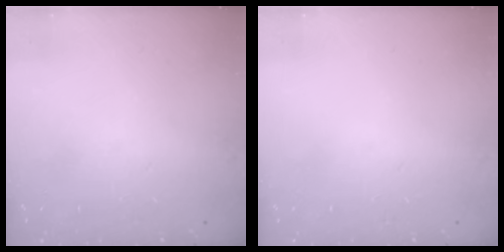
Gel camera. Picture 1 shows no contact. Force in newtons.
{"total": 0.0}